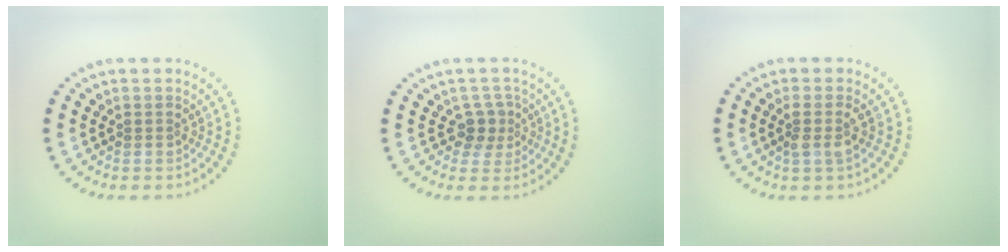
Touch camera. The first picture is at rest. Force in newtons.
{"total": 1.8, "press": 1.4, "slide": 1.2}
{"total": 1.6, "press": 1.4, "slide": 0.6}